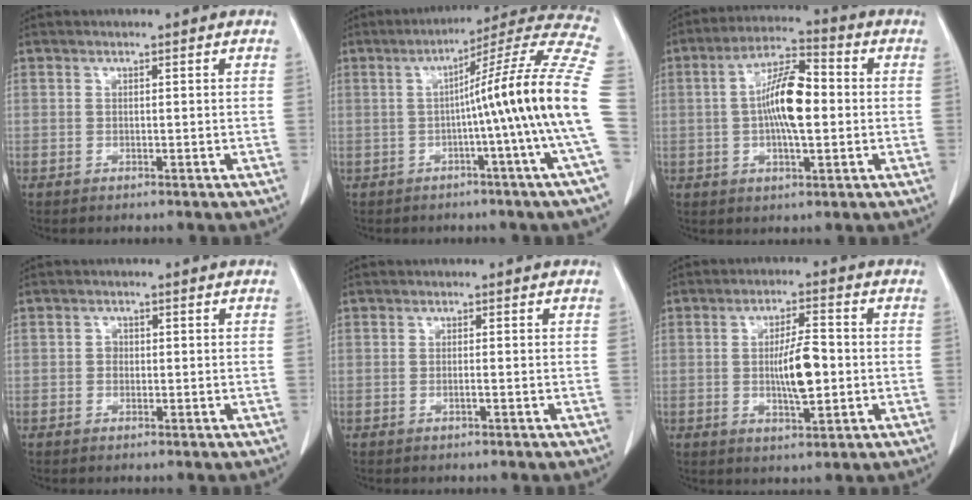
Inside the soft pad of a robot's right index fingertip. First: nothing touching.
{"total": 17.3, "force": [-2.0, -2.8, 17.0], "torque": [-0.211, 0.019, -0.044]}
{"total": 10.2, "force": [0.1, 2.7, 9.9], "torque": [-0.185, 0.014, -0.006]}
{"total": 1.1, "force": [-0.1, 1.0, 0.5], "torque": [-0.006, 0.004, -0.003]}
{"total": 0.6, "force": [-0.3, -0.1, 0.6], "torque": [-0.012, 0.001, -0.005]}
{"total": 7.1, "force": [-0.6, 1.5, 6.9], "torque": [-0.125, 0.000, -0.011]}